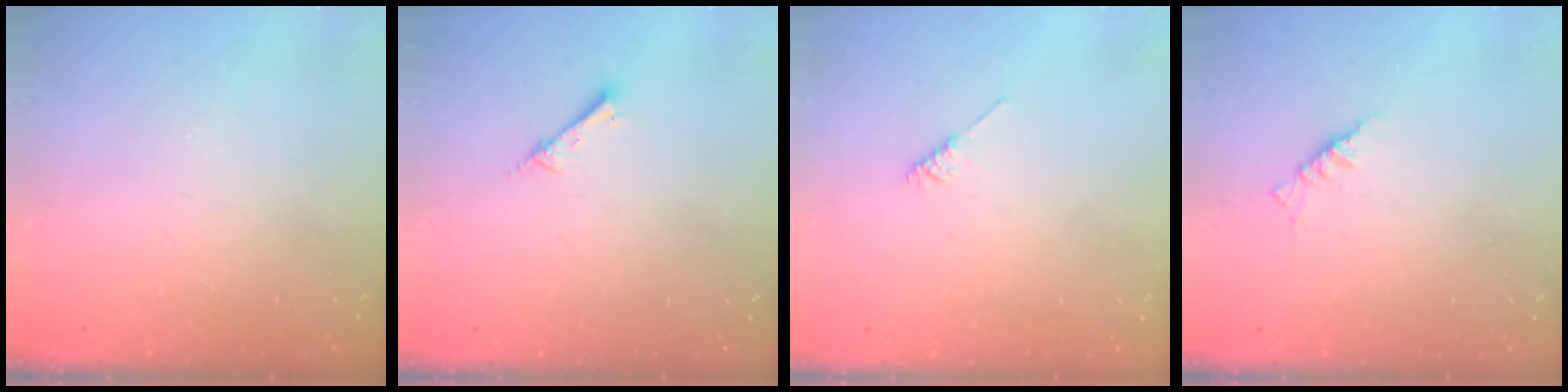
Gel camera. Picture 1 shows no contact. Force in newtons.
{"total": 1.5, "press": 1.4, "slide": 0.2}
{"total": 2.2, "press": 2.2, "slide": 0.5}
{"total": 2.3, "press": 2.2, "slide": 0.5}